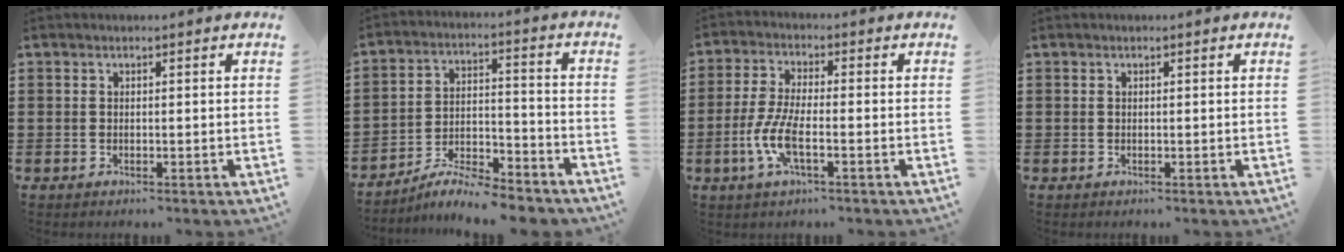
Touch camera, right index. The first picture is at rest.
{"total": 7.1, "force": [-6.6, 0.8, 2.6], "torque": [-0.042, 0.007, -0.125]}
{"total": 6.3, "force": [-2.3, 1.8, 5.6], "torque": [-0.133, -0.012, -0.049]}
{"total": 0.0}